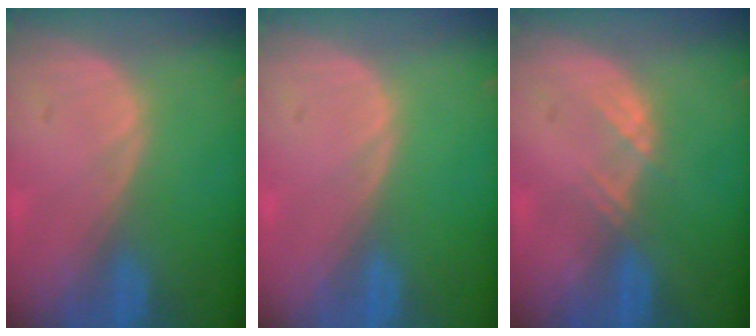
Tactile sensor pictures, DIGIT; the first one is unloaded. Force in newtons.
{"total": 0.0}
{"total": 1.9, "press": 1.8, "slide": 0.8}